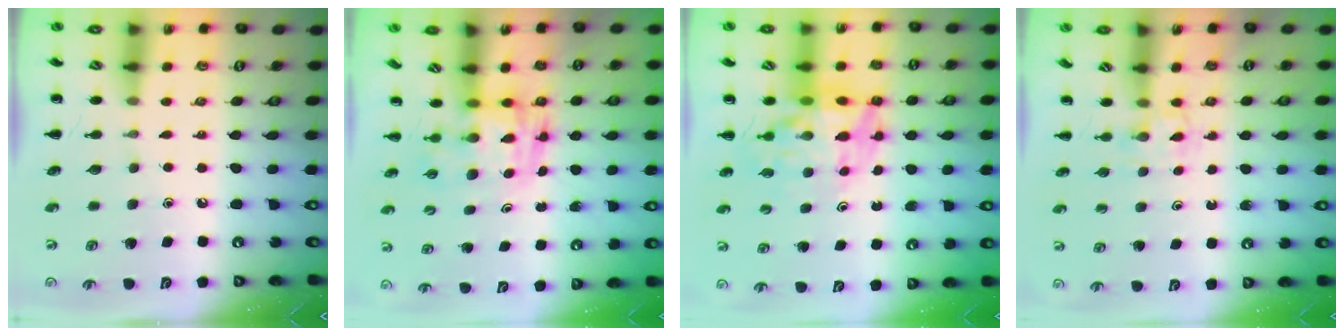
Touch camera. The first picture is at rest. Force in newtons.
{"total": 3.4, "press": 3.4, "slide": 0.6}
{"total": 11.0, "press": 10.5, "slide": 3.2}
{"total": 2.3, "press": 2.1, "slide": 0.9}